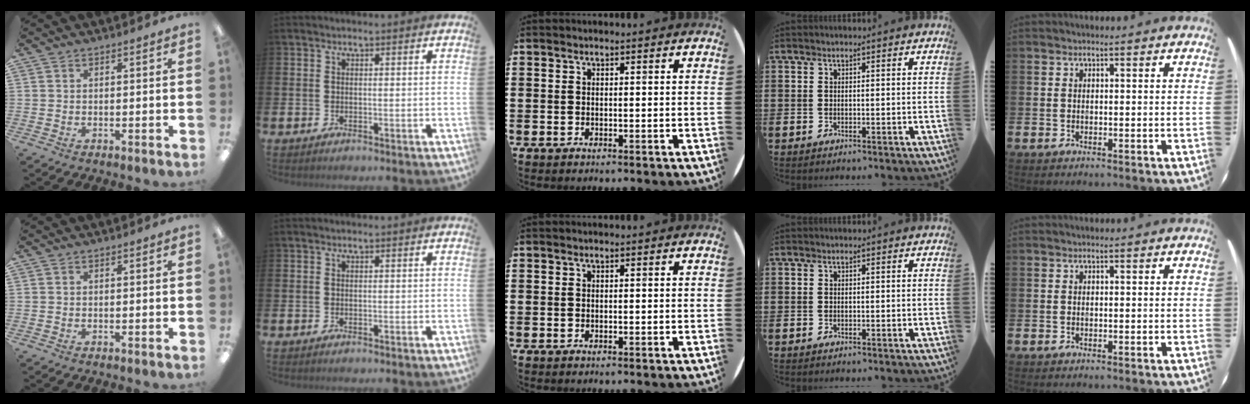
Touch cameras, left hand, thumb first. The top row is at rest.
{}